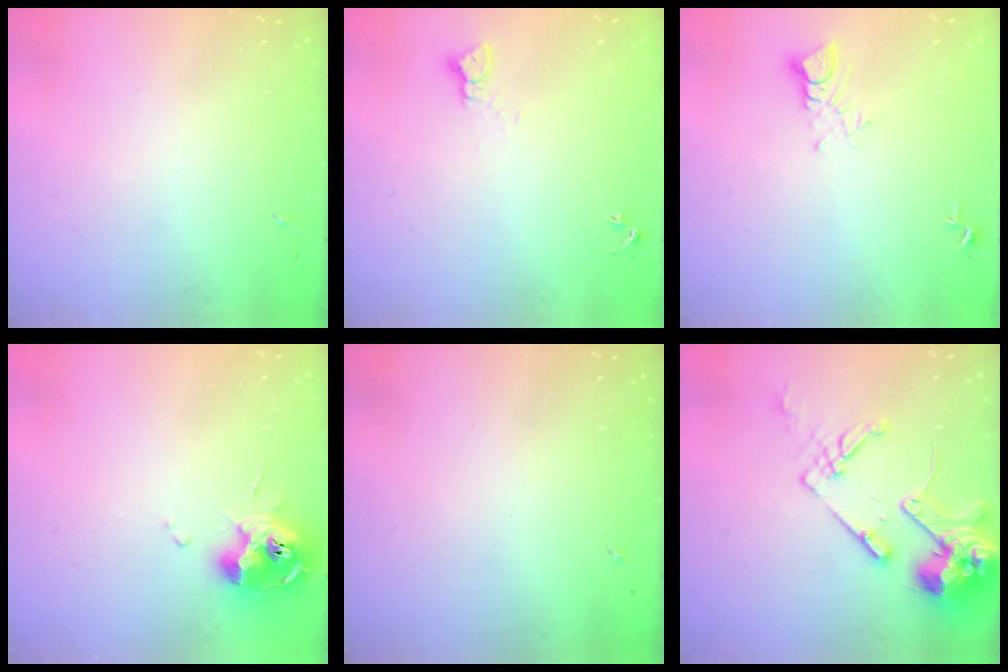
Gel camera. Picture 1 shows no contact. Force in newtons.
{"total": 2.3, "press": 2.3, "slide": 0.3}
{"total": 4.2, "press": 4.2, "slide": 0.5}
{"total": 13.5, "press": 13.5, "slide": 1.2}
{"total": 0.0}
{"total": 15.8, "press": 15.6, "slide": 2.0}